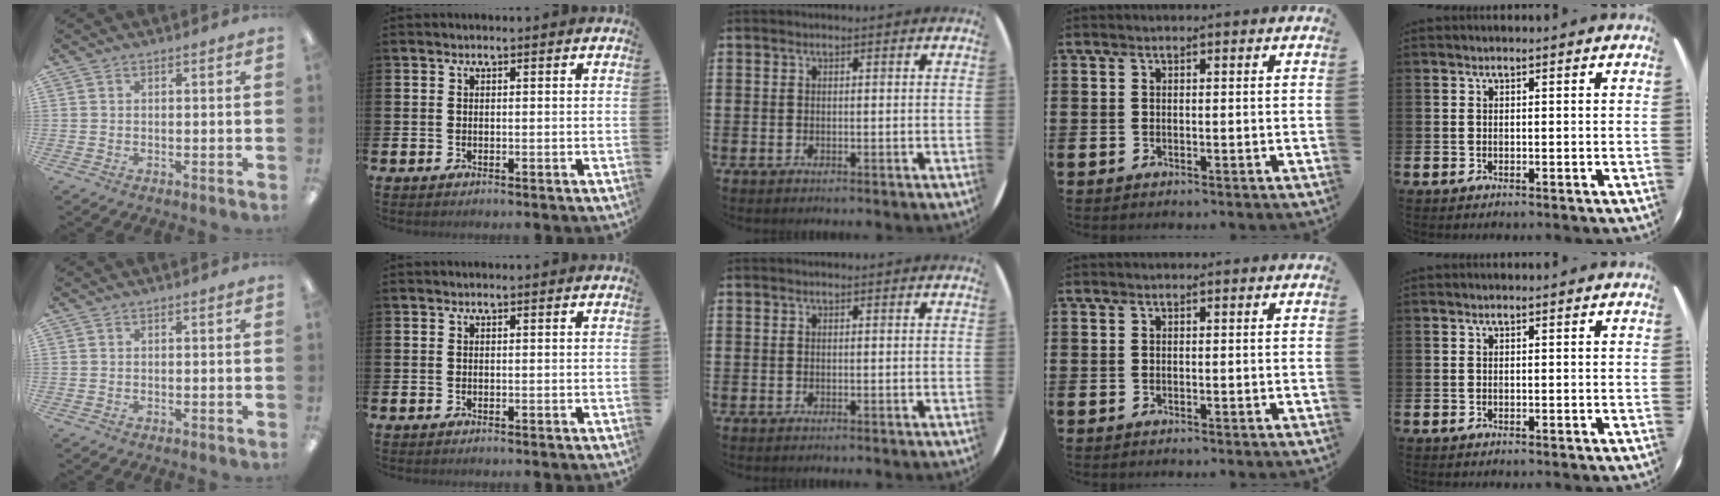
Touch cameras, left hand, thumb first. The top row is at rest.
{}